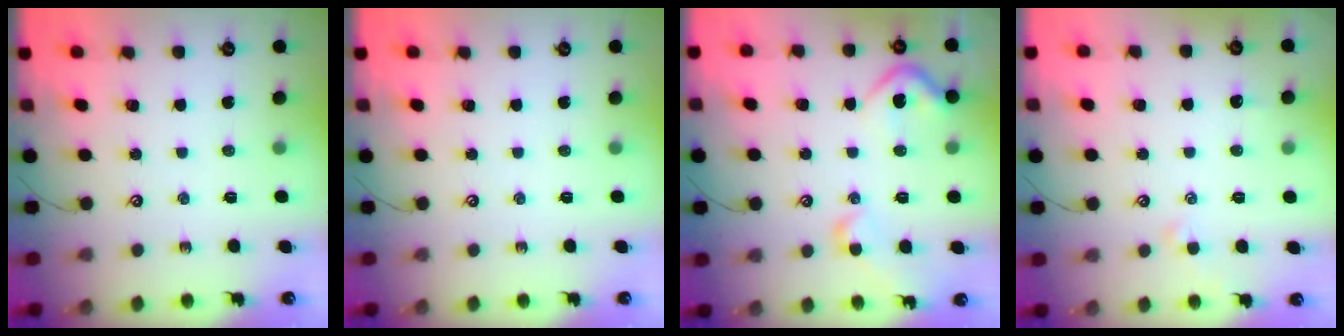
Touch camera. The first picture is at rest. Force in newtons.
{"total": 0.0}
{"total": 8.4, "press": 8.3, "slide": 1.2}
{"total": 2.5, "press": 2.5, "slide": 0.4}